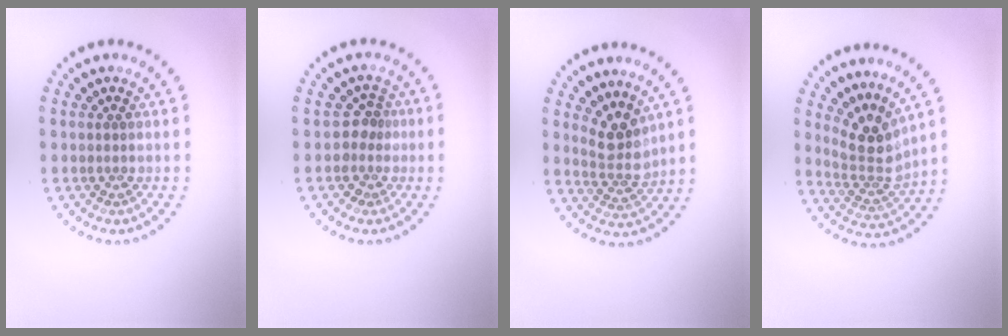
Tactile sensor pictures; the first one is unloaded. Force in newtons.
{"total": 2.0, "press": 1.4, "slide": 1.4}
{"total": 2.9, "press": 2.4, "slide": 1.6}
{"total": 3.6, "press": 2.6, "slide": 2.5}